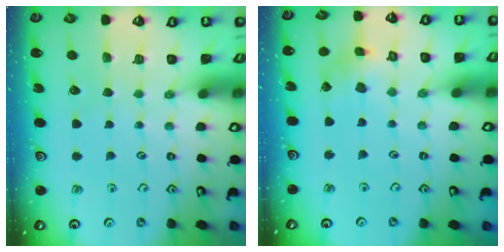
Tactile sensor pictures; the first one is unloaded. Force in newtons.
{"total": 5.3, "press": 5.3, "slide": 0.6}